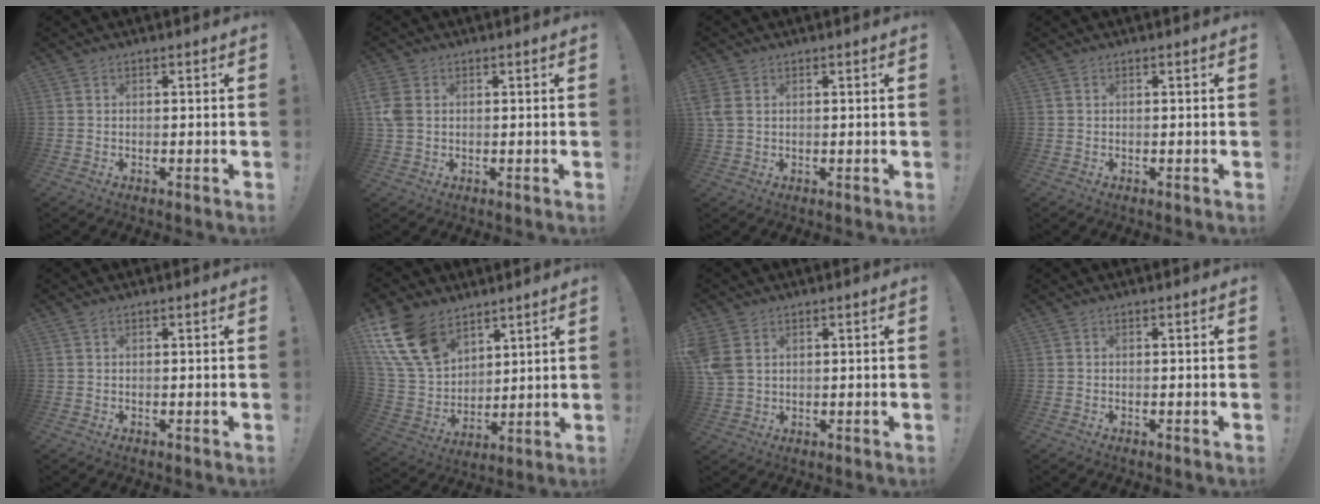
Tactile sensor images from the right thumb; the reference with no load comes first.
{"total": 5.3, "force": [1.1, 4.0, 3.3], "torque": [-0.070, 0.002, 0.023]}
{"total": 3.6, "force": [1.2, 2.6, 2.3], "torque": [-0.044, -0.002, 0.023]}
{"total": 0.0}
{"total": 0.8, "force": [0.5, 0.4, 0.5], "torque": [-0.011, 0.001, 0.011]}
{"total": 17.9, "force": [10.7, 11.2, 9.0], "torque": [-0.201, -0.055, 0.208]}
{"total": 6.2, "force": [2.6, 4.4, 3.5], "torque": [-0.077, -0.006, 0.053]}
{"total": 0.0}